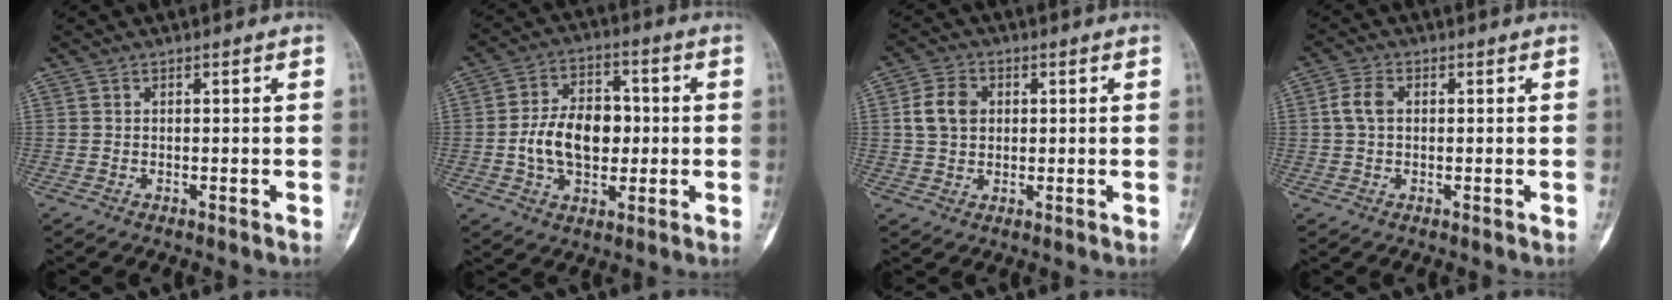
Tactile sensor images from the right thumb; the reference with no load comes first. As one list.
[{"total": 12.6, "force": [-0.6, 8.4, 9.4], "torque": [-0.137, 0.020, -0.013]}, {"total": 6.4, "force": [1.1, 5.0, 3.9], "torque": [-0.062, 0.006, 0.017]}, {"total": 3.8, "force": [0.4, 2.5, 2.8], "torque": [-0.062, 0.009, 0.004]}]